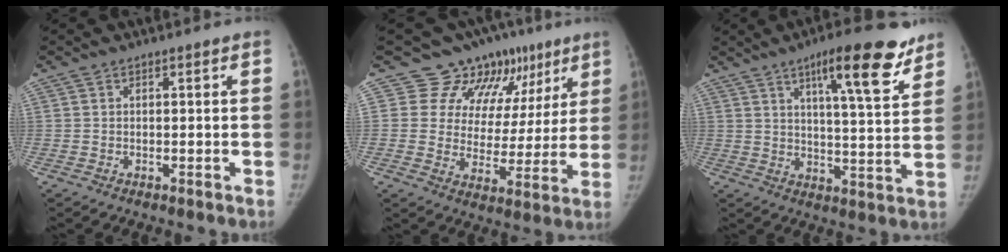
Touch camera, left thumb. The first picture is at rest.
{"total": 14.9, "force": [9.5, 10.2, 5.4], "torque": [-0.022, -0.034, 0.118]}
{"total": 15.1, "force": [9.2, 3.4, 11.5], "torque": [-0.144, -0.041, 0.136]}